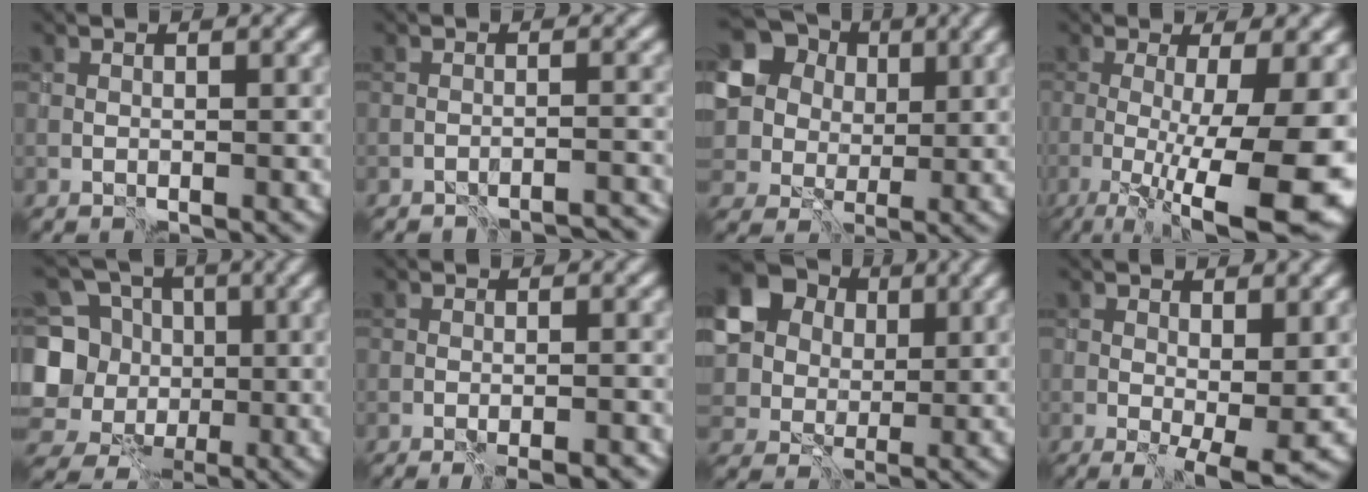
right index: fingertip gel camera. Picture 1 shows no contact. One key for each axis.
{"total": 4.4, "fx": -4.4, "fy": -0.5, "fz": 0.0, "tx": 0.007, "ty": 0.013, "tz": -0.053}
{"total": 16.8, "fx": 6.4, "fy": 13.9, "fz": 7.0, "tx": -0.196, "ty": 0.031, "tz": 0.112}
{"total": 11.8, "fx": -2.4, "fy": 2.3, "fz": 11.3, "tx": -0.143, "ty": -0.008, "tz": -0.032}
{"total": 10.0, "fx": 0.1, "fy": 9.2, "fz": 3.9, "tx": -0.112, "ty": 0.023, "tz": -0.018}
{"total": 3.2, "fx": -2.6, "fy": 0.2, "fz": 1.9, "tx": -0.018, "ty": 0.004, "tz": -0.027}
{"total": 14.1, "fx": 5.7, "fy": 11.3, "fz": 6.2, "tx": -0.157, "ty": 0.018, "tz": 0.107}
{"total": 3.7, "fx": -0.4, "fy": 1.1, "fz": 3.5, "tx": -0.052, "ty": -0.010, "tz": -0.003}